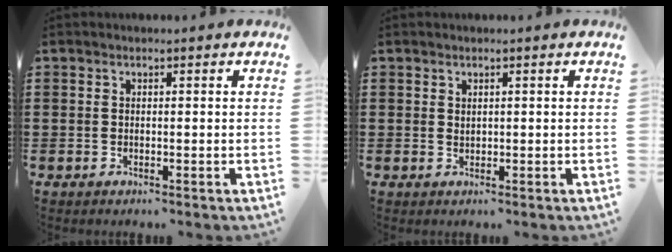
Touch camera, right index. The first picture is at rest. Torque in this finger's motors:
{"motor_torque": [0.24, -0.03, 0.04, -0.01]}